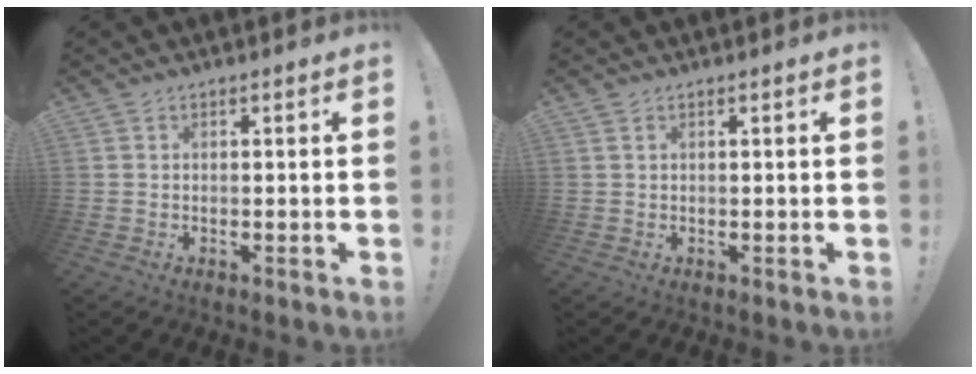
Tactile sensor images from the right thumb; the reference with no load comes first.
{"total": 0.7, "force": [0.5, -0.1, 0.5], "torque": [-0.009, 0.000, 0.010]}